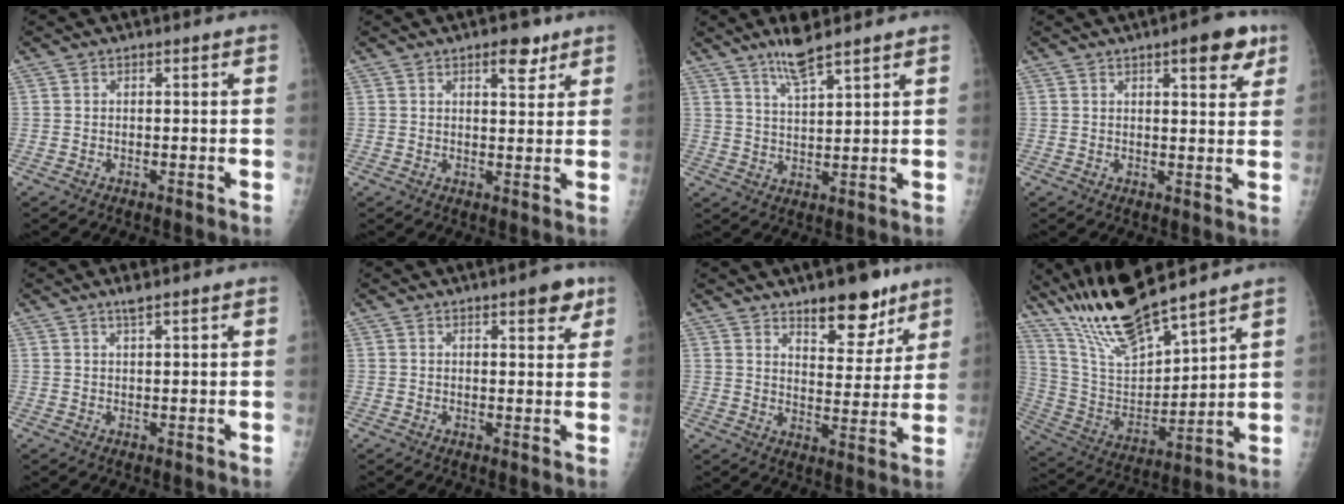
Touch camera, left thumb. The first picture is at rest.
{"total": 4.6, "force": [2.9, 2.0, 3.0], "torque": [-0.025, -0.015, 0.039]}
{"total": 6.3, "force": [4.9, 0.7, 3.9], "torque": [-0.072, -0.029, 0.093]}
{"total": 7.0, "force": [3.9, 2.3, 5.4], "torque": [-0.049, -0.014, 0.045]}
{"total": 1.9, "force": [1.4, 0.2, 1.3], "torque": [-0.022, -0.003, 0.026]}
{"total": 4.8, "force": [2.8, 1.6, 3.5], "torque": [-0.030, -0.012, 0.032]}
{"total": 11.4, "force": [8.0, 4.8, 6.5], "torque": [-0.055, -0.054, 0.123]}
{"total": 17.5, "force": [14.8, 2.7, 9.0], "torque": [-0.155, -0.071, 0.295]}